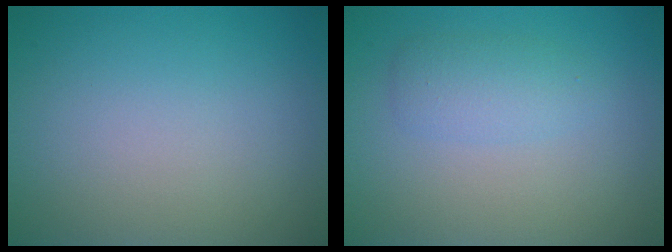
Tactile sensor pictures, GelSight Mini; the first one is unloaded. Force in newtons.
{"total": 2.3, "press": 2.2, "slide": 0.2}